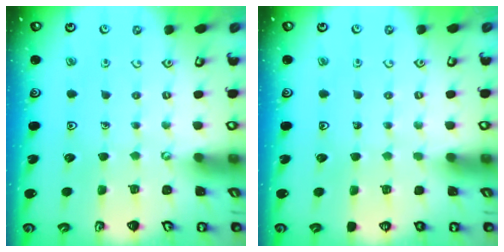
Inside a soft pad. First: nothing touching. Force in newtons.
{"total": 0.0}